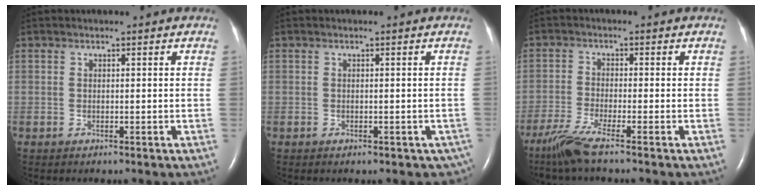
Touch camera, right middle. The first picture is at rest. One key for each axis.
{"total": 3.4, "fx": -2.4, "fy": 1.8, "fz": 1.6, "tx": -0.002, "ty": 0.001, "tz": -0.025}
{"total": 6.0, "fx": -4.5, "fy": -0.4, "fz": 3.9, "tx": -0.086, "ty": -0.023, "tz": -0.092}